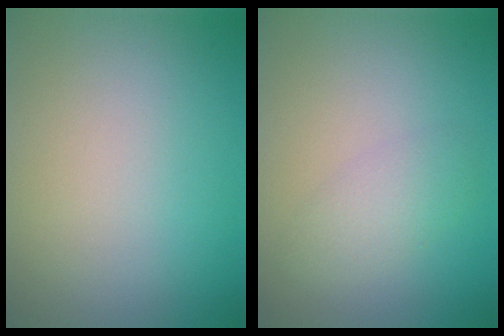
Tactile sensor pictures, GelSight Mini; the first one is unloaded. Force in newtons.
{"total": 2.4, "press": 2.4, "slide": 0.1}